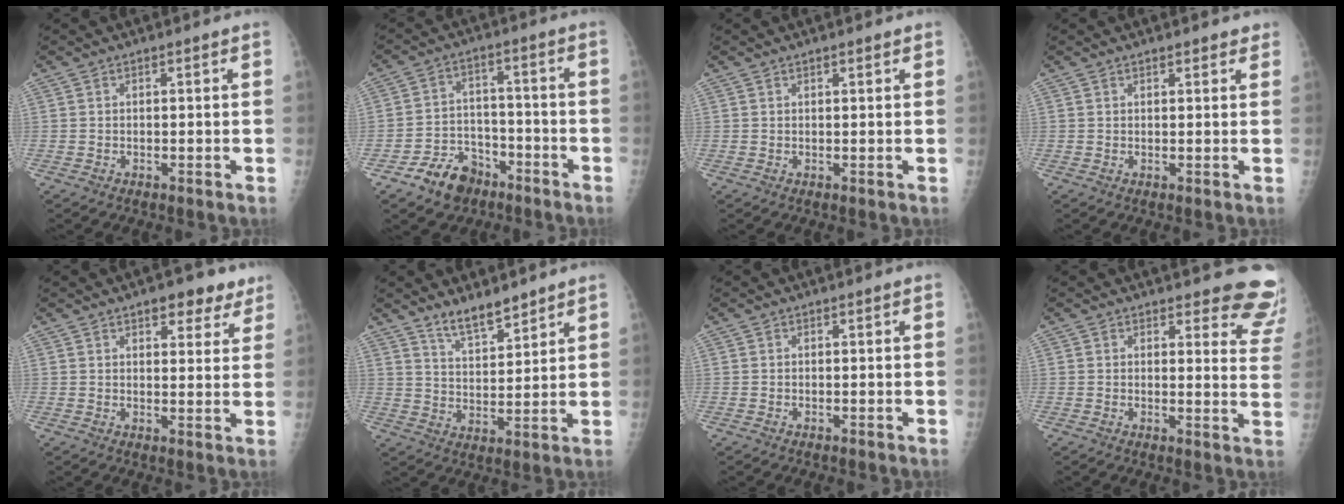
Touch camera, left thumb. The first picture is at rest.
{"total": 8.9, "force": [-5.8, 6.1, 3.0], "torque": [-0.020, 0.048, -0.098]}
{"total": 1.0, "force": [0.7, 0.2, 0.6], "torque": [-0.009, -0.001, 0.010]}
{"total": 2.1, "force": [1.7, 0.8, 0.9], "torque": [0.001, -0.003, 0.018]}
{"total": 7.3, "force": [4.8, 3.4, 4.3], "torque": [-0.023, -0.020, 0.060]}
{"total": 7.1, "force": [6.0, 1.9, 3.3], "torque": [-0.044, -0.046, 0.112]}
{"total": 0.0}
{"total": 10.4, "force": [9.8, 2.6, 2.3], "torque": [0.018, -0.083, 0.078]}